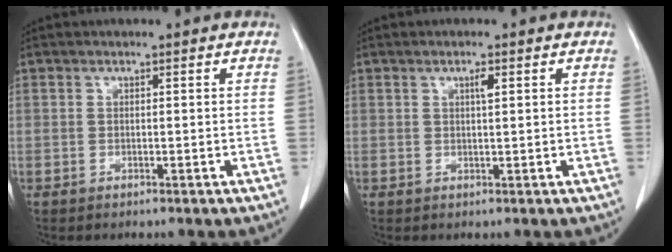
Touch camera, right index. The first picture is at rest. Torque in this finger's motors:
{"motor_torque": [0.16, -0.02, 0.02, 0.02]}